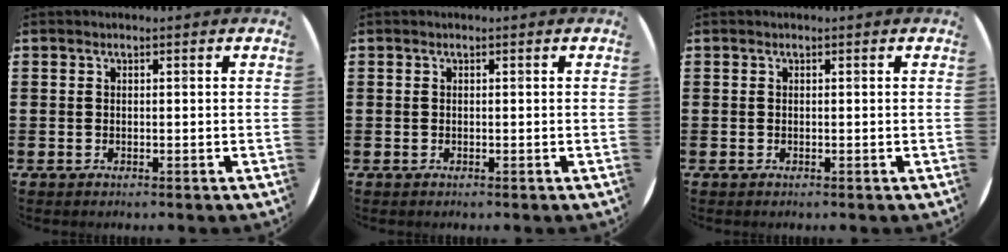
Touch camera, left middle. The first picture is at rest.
{"total": 0.0}
{"total": 0.0}